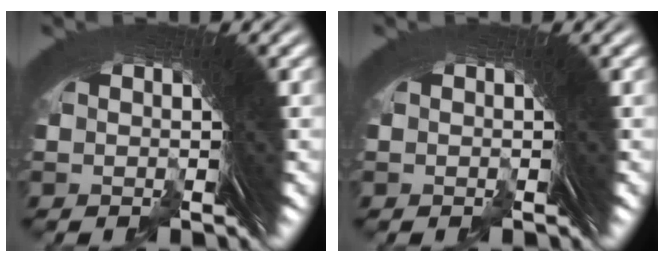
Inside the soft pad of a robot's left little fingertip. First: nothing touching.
{"total": 0.0}